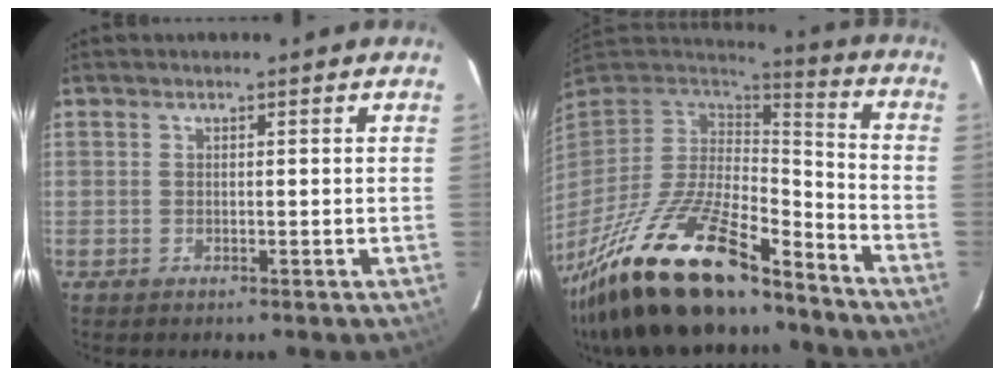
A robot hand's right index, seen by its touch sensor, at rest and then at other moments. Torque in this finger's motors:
{"motor_torque": [1.32, -0.82, 1.05, 0.21]}